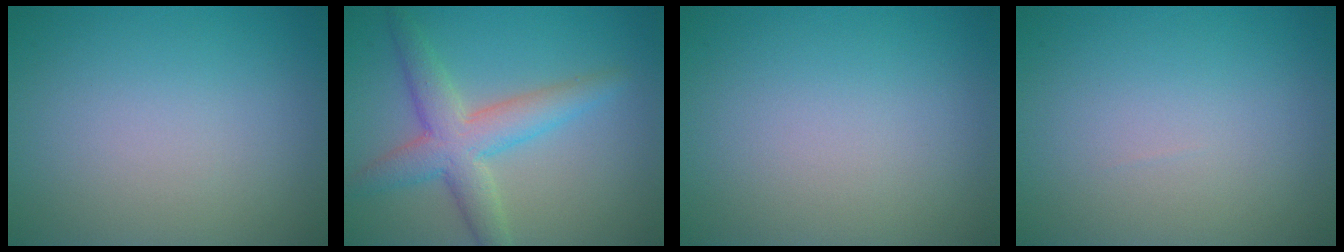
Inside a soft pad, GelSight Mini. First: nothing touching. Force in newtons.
{"total": 5.2, "press": 5.2, "slide": 0.2}
{"total": 0.0}
{"total": 0.0}